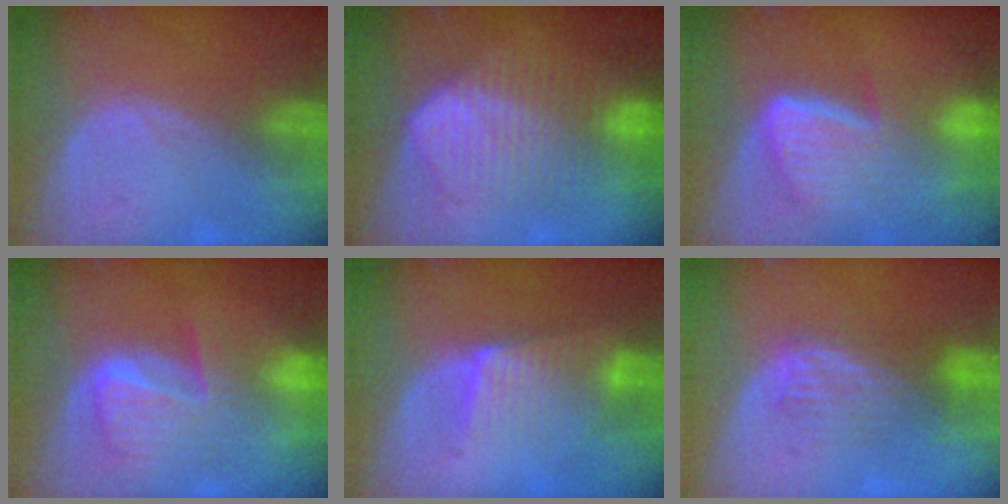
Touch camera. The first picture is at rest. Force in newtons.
{"total": 10.0, "press": 10.0, "slide": 0.6}
{"total": 9.1, "press": 7.9, "slide": 4.3}
{"total": 9.8, "press": 8.4, "slide": 5.0}
{"total": 6.3, "press": 6.0, "slide": 2.0}
{"total": 5.4, "press": 5.4, "slide": 0.4}